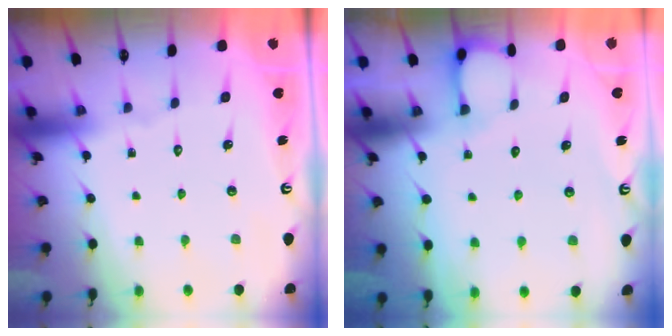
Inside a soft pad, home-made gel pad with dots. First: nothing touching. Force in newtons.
{"total": 2.7, "press": 2.7, "slide": 0.3}